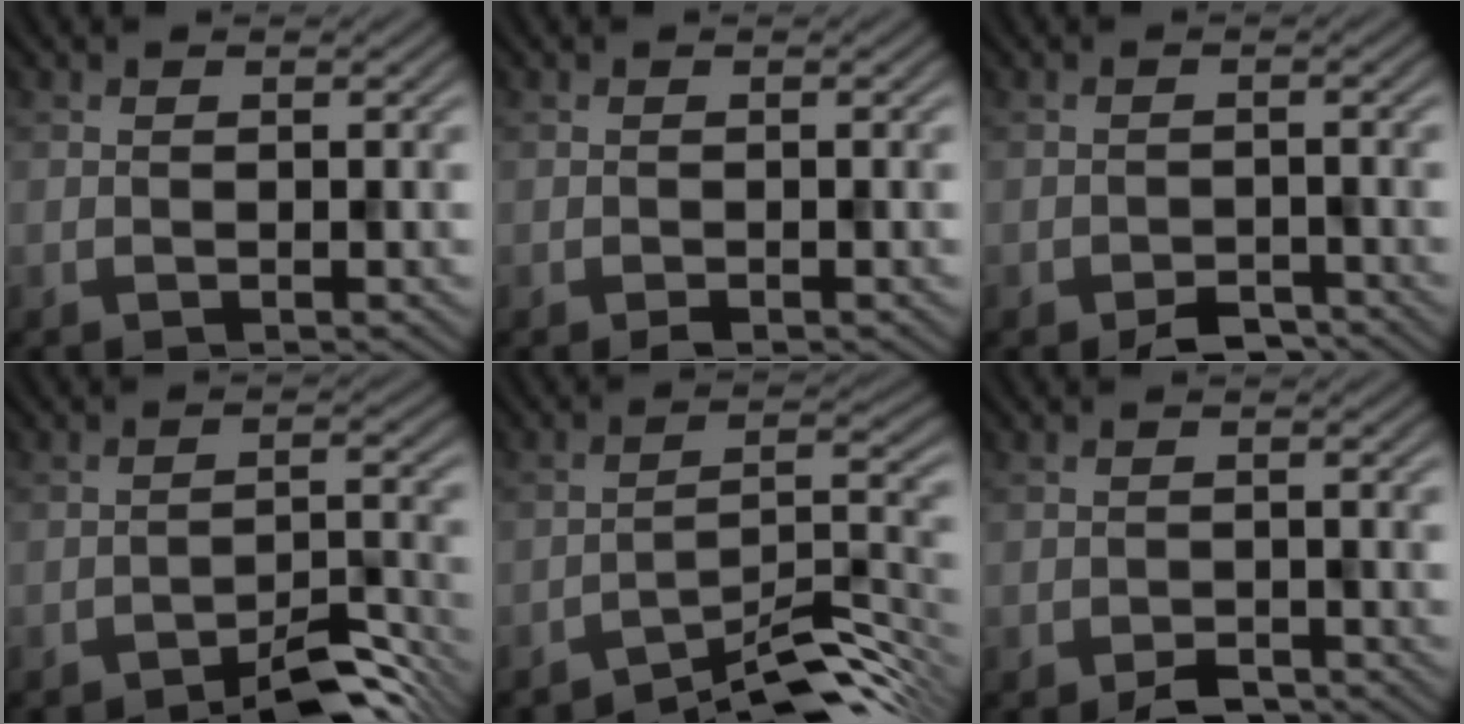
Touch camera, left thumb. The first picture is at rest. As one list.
[{"total": 0.8, "force": [-0.6, 0.3, 0.4], "torque": [-0.006, -0.001, -0.008]}, {"total": 3.4, "force": [-2.6, 1.4, 1.5], "torque": [-0.025, -0.004, -0.045]}, {"total": 5.4, "force": [-4.1, 1.4, 3.2], "torque": [-0.041, 0.010, -0.064]}, {"total": 8.3, "force": [-6.7, 1.6, 4.7], "torque": [-0.069, 0.011, -0.119]}, {"total": 2.8, "force": [-2.2, 1.1, 1.4], "torque": [-0.021, -0.002, -0.039]}]